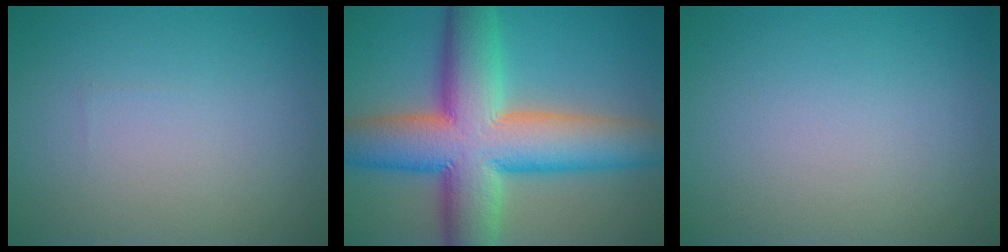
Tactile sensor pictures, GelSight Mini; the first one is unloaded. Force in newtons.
{"total": 14.2, "press": 14.2, "slide": 0.8}
{"total": 0.0}